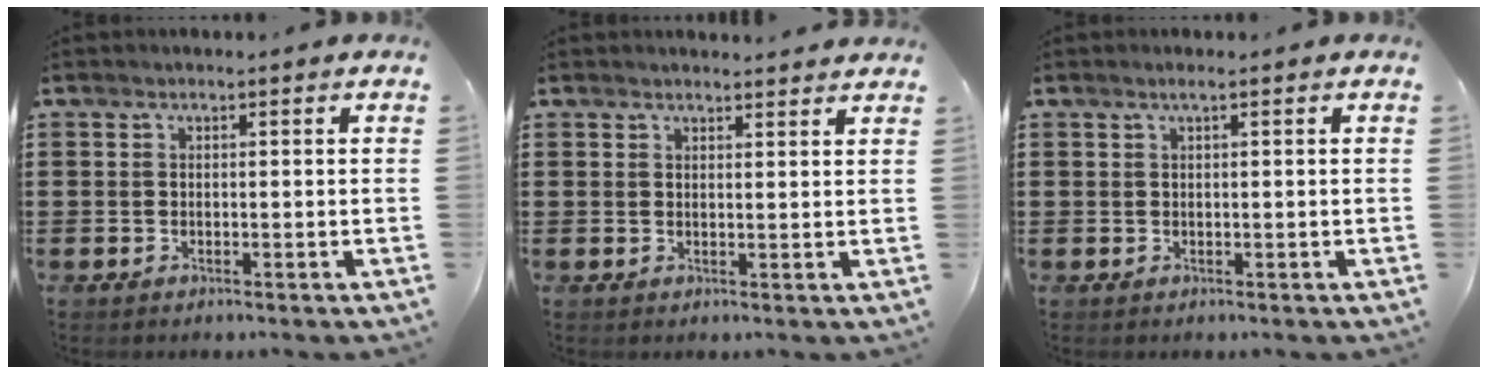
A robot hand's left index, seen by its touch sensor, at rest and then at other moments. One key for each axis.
{"total": 1.6, "fx": 1.6, "fy": 0.1, "fz": 0.1, "tx": -0.007, "ty": 0.001, "tz": 0.031}
{"total": 0.7, "fx": 0.2, "fy": -0.1, "fz": 0.7, "tx": -0.011, "ty": -0.003, "tz": 0.003}